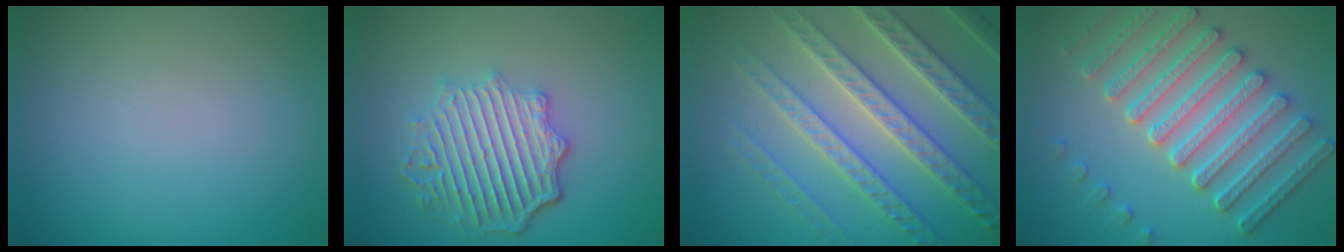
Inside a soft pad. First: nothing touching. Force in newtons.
{"total": 6.0, "press": 4.7, "slide": 3.8}
{"total": 7.1, "press": 6.8, "slide": 1.8}
{"total": 6.7, "press": 6.1, "slide": 2.7}